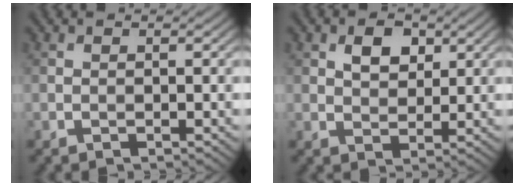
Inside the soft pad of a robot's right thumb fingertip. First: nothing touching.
{"total": 3.8, "force": [1.7, 2.4, 2.4], "torque": [-0.046, 0.000, 0.030]}